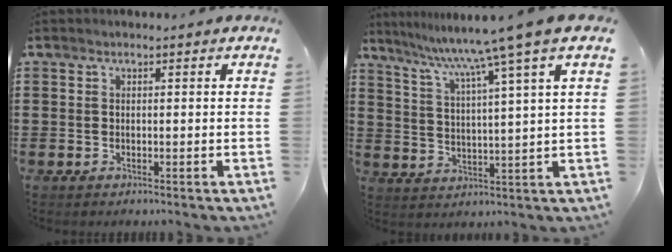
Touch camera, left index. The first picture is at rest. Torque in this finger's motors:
{"motor_torque": [0.71, -0.66, 0.98, 0.21]}